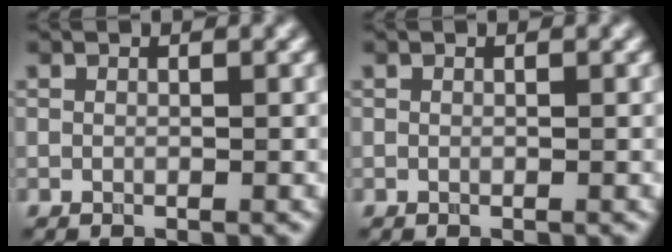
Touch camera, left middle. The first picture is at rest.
{"total": 0.0}